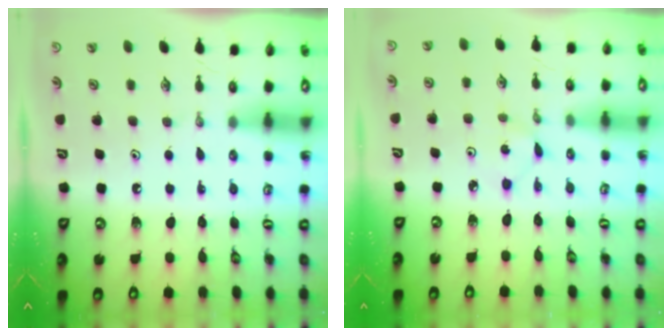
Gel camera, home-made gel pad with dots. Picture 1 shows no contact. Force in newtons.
{"total": 1.3, "press": 1.2, "slide": 0.1}